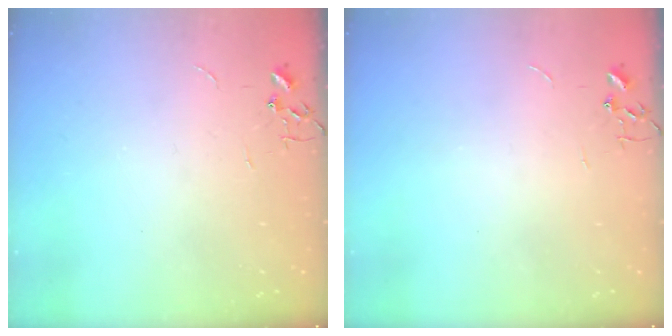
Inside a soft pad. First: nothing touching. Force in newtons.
{"total": 0.0}